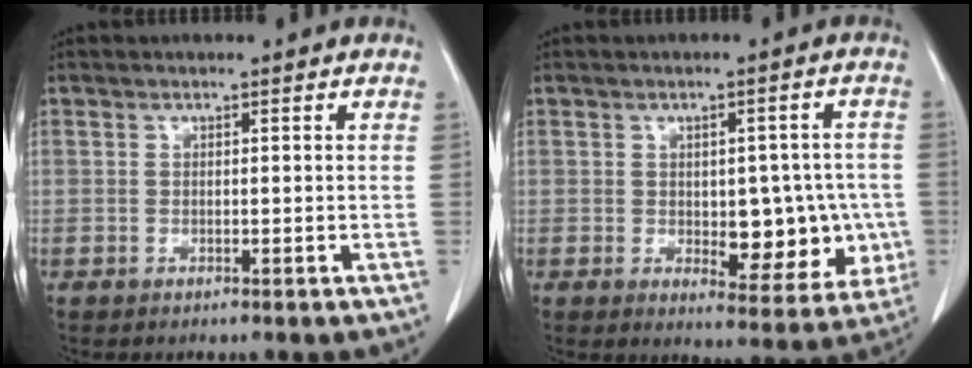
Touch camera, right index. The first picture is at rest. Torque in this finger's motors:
{"motor_torque": [0.40, 0.21, 0.16, 0.07]}